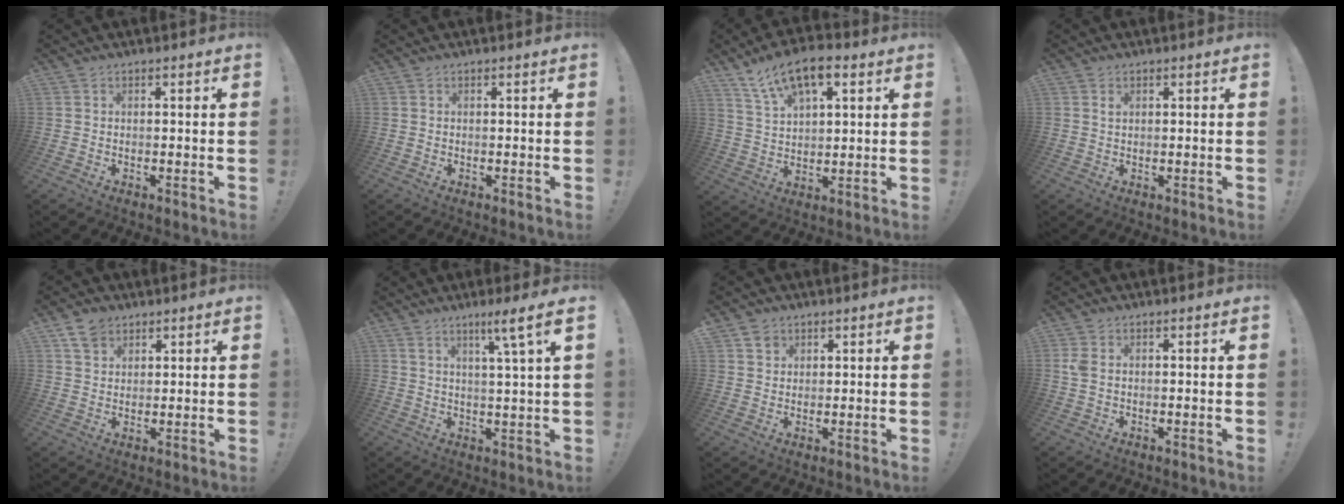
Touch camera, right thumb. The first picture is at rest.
{"total": 0.0}
{"total": 12.2, "force": [7.1, 5.6, 8.3], "torque": [-0.144, -0.023, 0.130]}
{"total": 0.9, "force": [0.6, 0.3, 0.6], "torque": [-0.007, -0.002, 0.011]}
{"total": 5.7, "force": [3.5, 3.9, 2.2], "torque": [-0.040, -0.007, 0.066]}
{"total": 7.7, "force": [4.1, -1.2, 6.4], "torque": [-0.088, -0.022, 0.055]}
{"total": 2.9, "force": [1.9, 2.1, 0.3], "torque": [0.005, -0.011, 0.034]}
{"total": 2.4, "force": [0.6, 1.4, 1.8], "torque": [-0.036, 0.005, 0.011]}